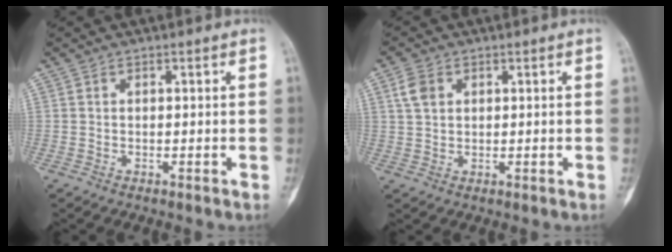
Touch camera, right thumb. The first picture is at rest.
{"total": 4.0, "force": [1.7, 2.9, 2.2], "torque": [-0.039, 0.004, 0.034]}